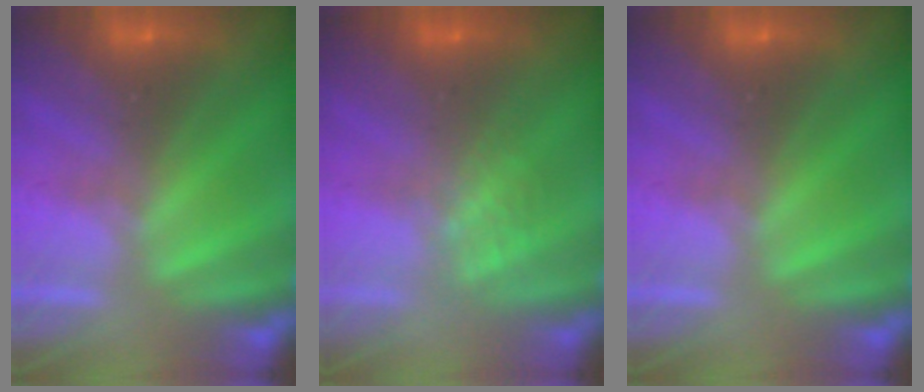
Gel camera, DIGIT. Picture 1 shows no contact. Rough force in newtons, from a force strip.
{"total": 1.0}
{"total": 0.0}